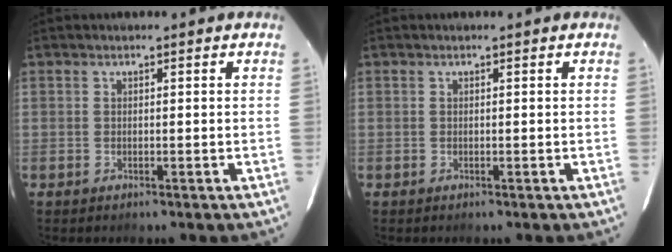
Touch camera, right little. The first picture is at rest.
{"total": 0.0}